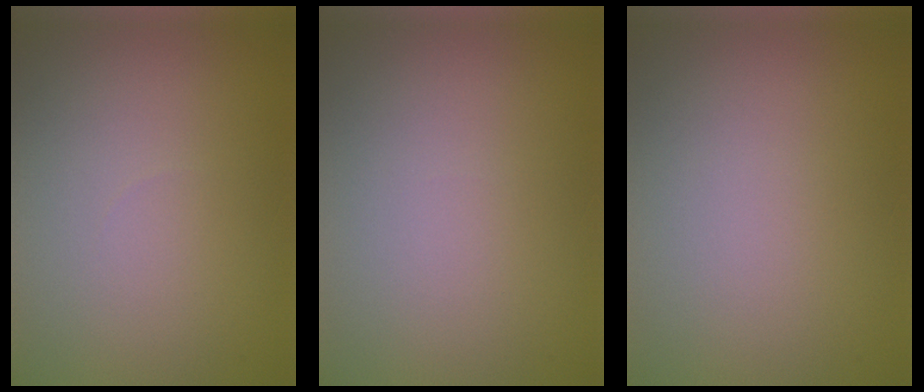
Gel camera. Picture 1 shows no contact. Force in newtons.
{"total": 0.0}
{"total": 0.0}